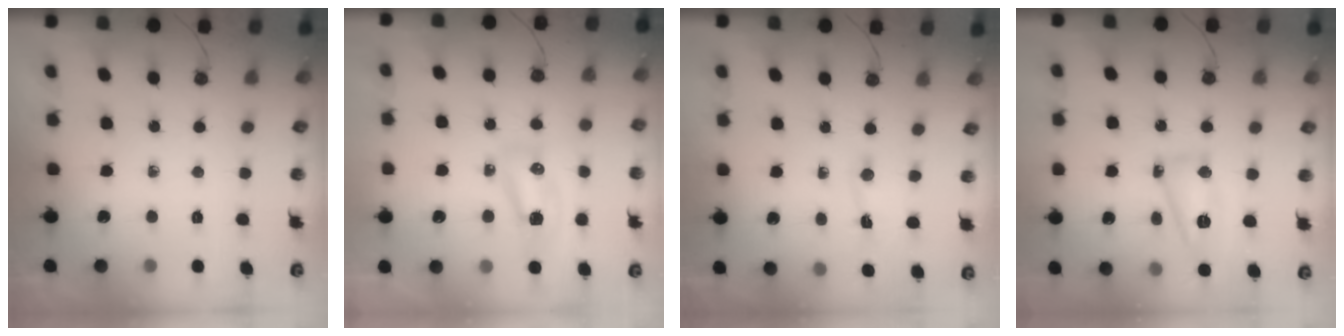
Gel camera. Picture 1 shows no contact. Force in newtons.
{"total": 14.0, "press": 10.2, "slide": 9.5}
{"total": 2.7, "press": 2.7, "slide": 0.4}
{"total": 8.4, "press": 8.2, "slide": 1.6}